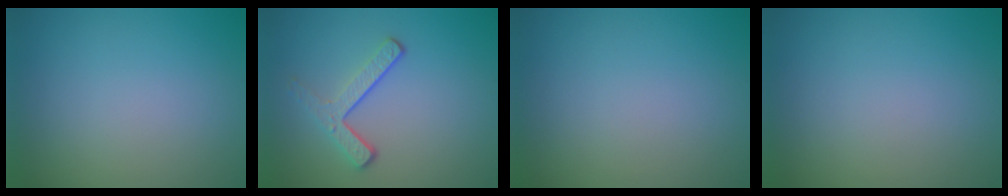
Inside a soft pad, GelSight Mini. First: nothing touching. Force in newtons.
{"total": 3.3, "press": 2.3, "slide": 2.3}
{"total": 0.0}
{"total": 0.0}